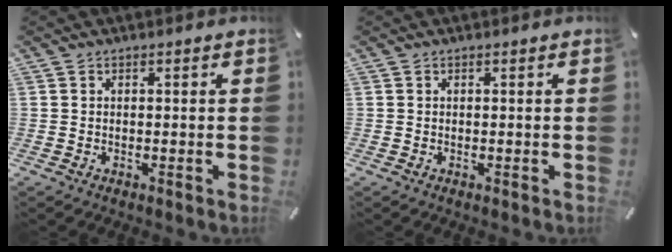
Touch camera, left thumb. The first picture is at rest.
{"total": 0.0}